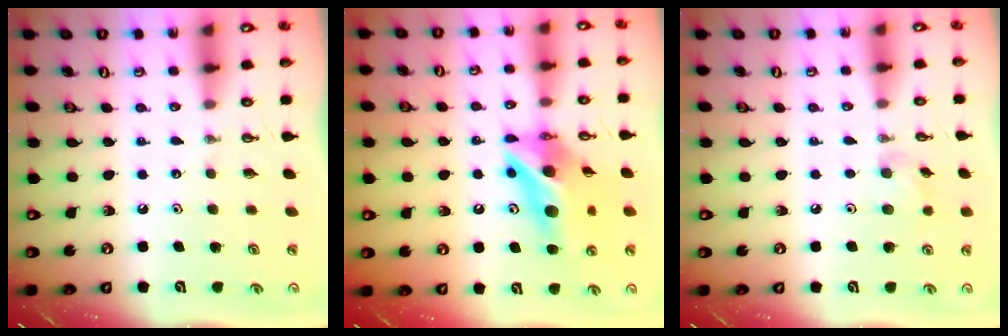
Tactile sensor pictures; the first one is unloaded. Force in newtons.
{"total": 14.6, "press": 14.5, "slide": 1.3}
{"total": 7.5, "press": 7.1, "slide": 2.3}